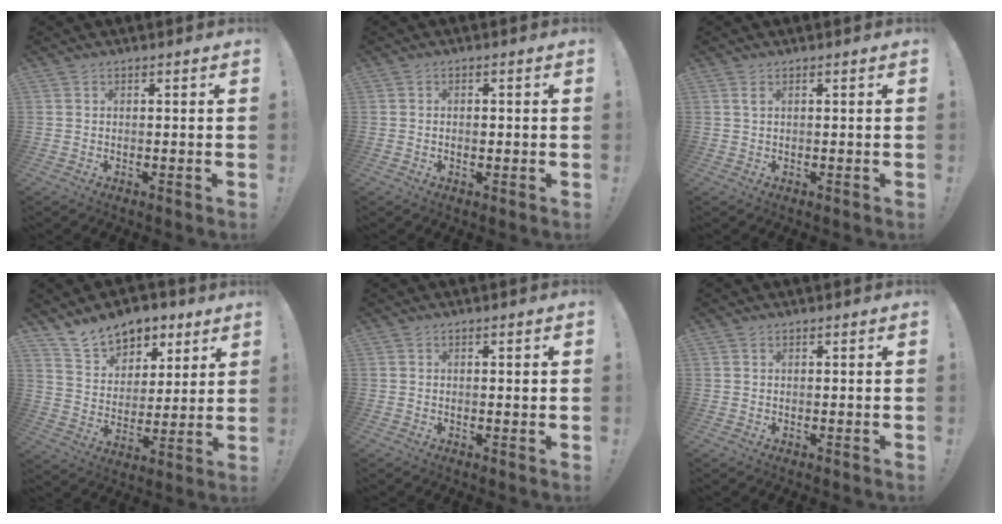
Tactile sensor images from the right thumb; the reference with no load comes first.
{"total": 1.2, "force": [-0.5, 0.6, 0.9], "torque": [-0.016, 0.002, -0.010]}
{"total": 1.1, "force": [0.5, 0.2, 1.0], "torque": [-0.015, 0.000, 0.007]}
{"total": 12.9, "force": [9.6, 7.7, 3.9], "torque": [-0.069, -0.065, 0.183]}
{"total": 0.8, "force": [0.2, 0.0, 0.8], "torque": [-0.016, 0.001, 0.002]}
{"total": 0.0}